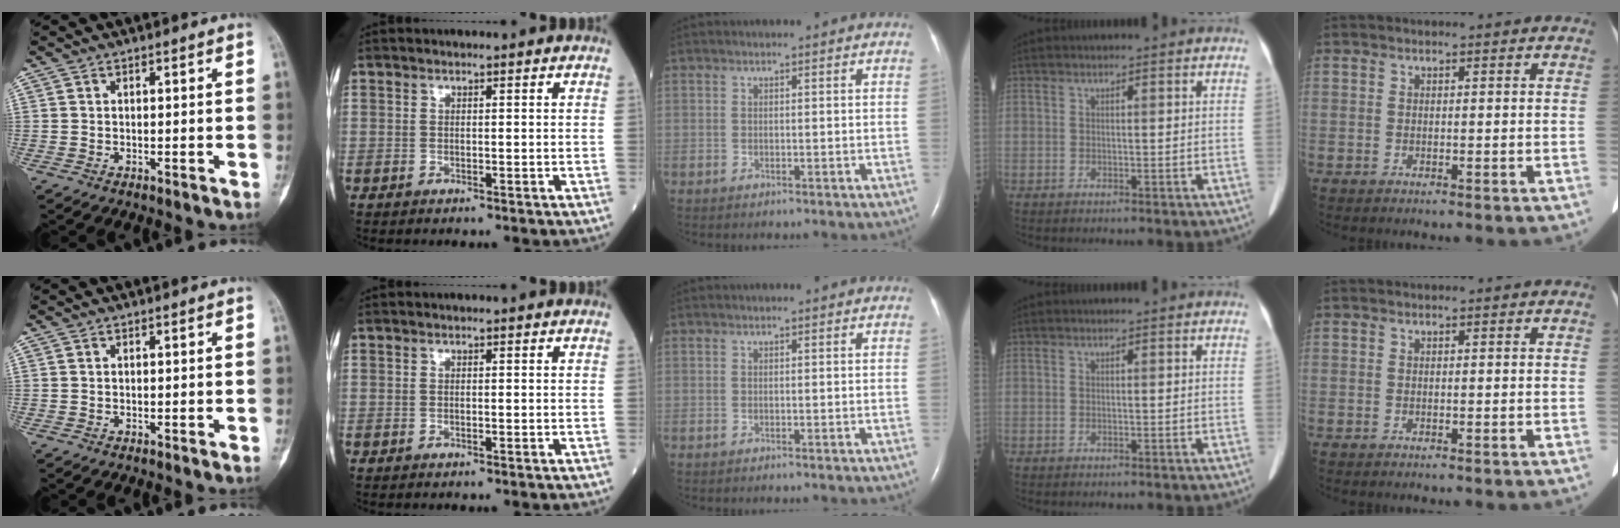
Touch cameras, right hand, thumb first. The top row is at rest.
{"index": {"total": 0.5, "force": [-0.1, 0.3, 0.4], "torque": [-0.016, -0.001, -0.001]}}